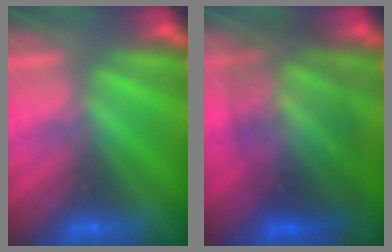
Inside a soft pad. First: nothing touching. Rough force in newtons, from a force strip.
{"total": 10.9}